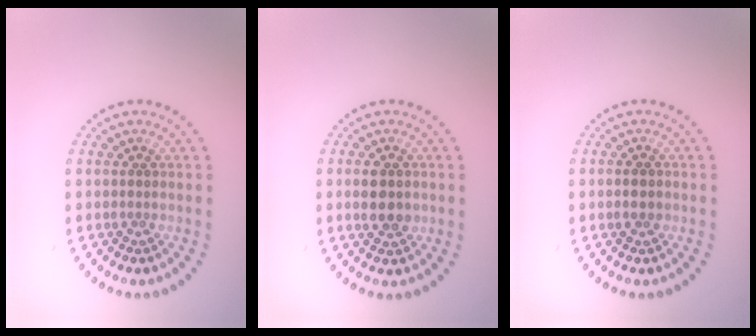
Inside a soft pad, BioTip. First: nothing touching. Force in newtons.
{"total": 2.5, "press": 2.5, "slide": 0.2}
{"total": 1.4, "press": 1.4, "slide": 0.3}